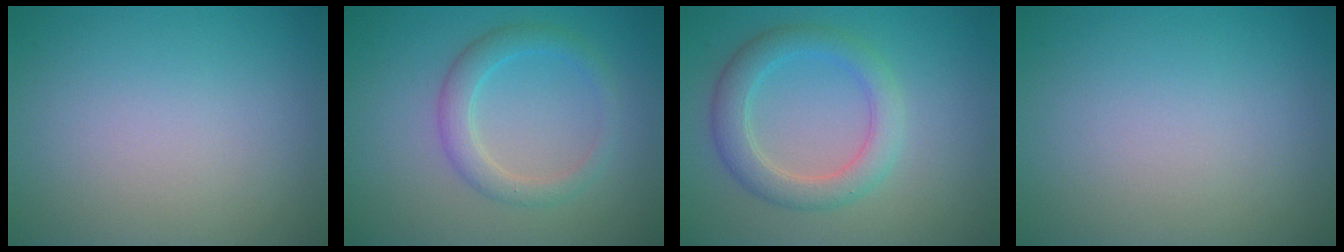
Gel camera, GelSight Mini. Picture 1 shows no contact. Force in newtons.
{"total": 2.8, "press": 2.8, "slide": 0.3}
{"total": 3.8, "press": 3.8, "slide": 0.0}
{"total": 0.0}